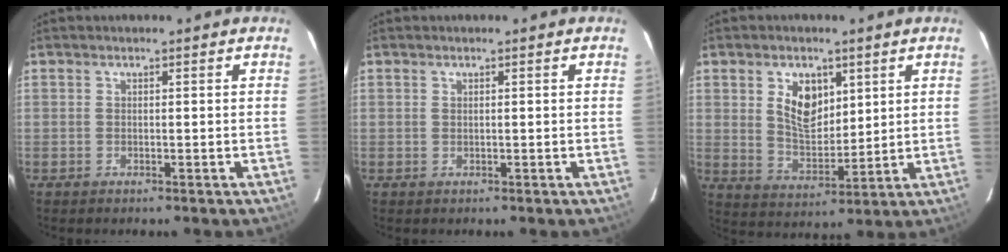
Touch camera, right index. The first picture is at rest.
{"total": 0.0}
{"total": 8.5, "force": [3.3, 5.2, 5.9], "torque": [-0.103, 0.005, 0.070]}